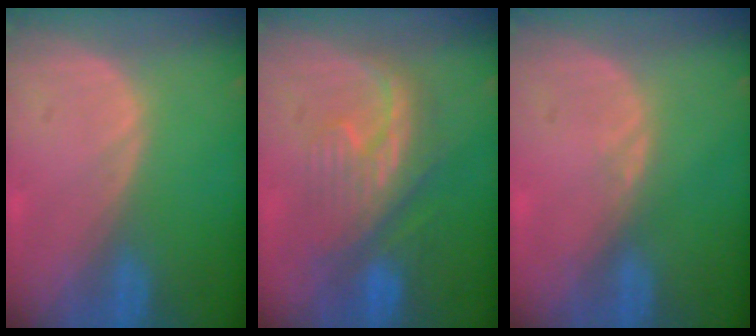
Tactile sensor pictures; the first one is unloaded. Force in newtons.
{"total": 8.0, "press": 7.9, "slide": 1.1}
{"total": 0.9, "press": 0.8, "slide": 0.3}